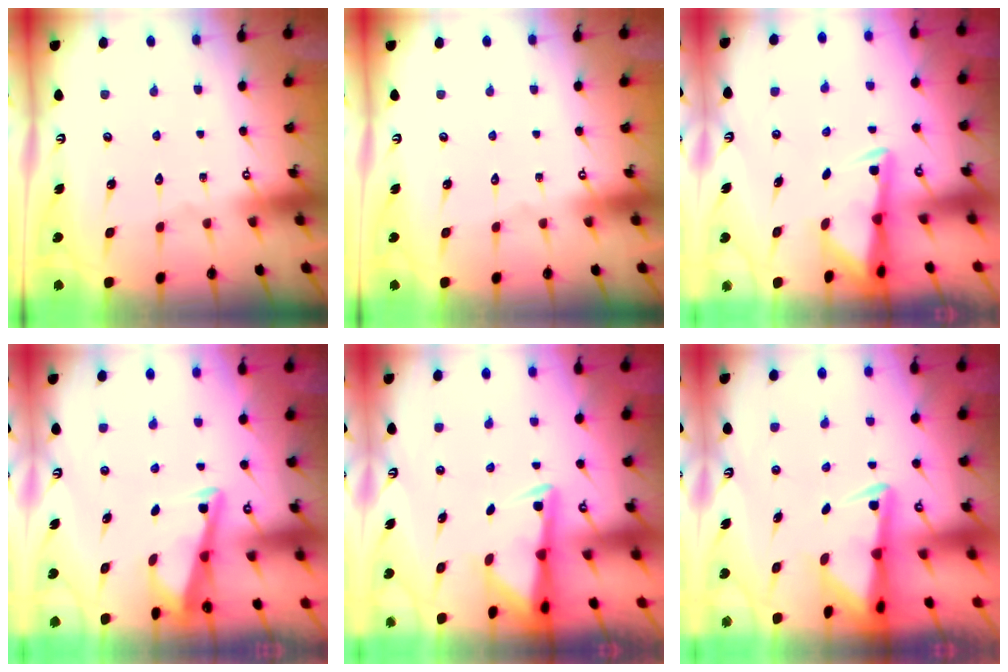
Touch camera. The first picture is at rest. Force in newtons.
{"total": 0.0}
{"total": 2.9, "press": 2.8, "slide": 0.5}
{"total": 3.4, "press": 3.4, "slide": 0.3}
{"total": 2.9, "press": 2.9, "slide": 0.6}
{"total": 3.3, "press": 3.3, "slide": 0.7}